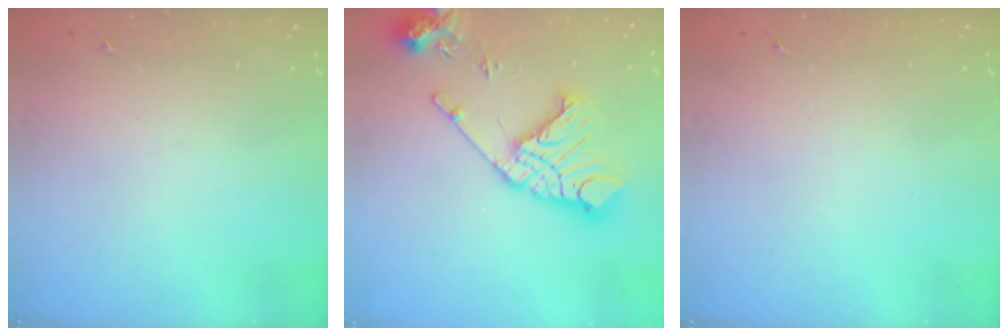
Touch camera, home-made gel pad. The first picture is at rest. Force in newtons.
{"total": 19.0, "press": 18.8, "slide": 2.3}
{"total": 0.0}